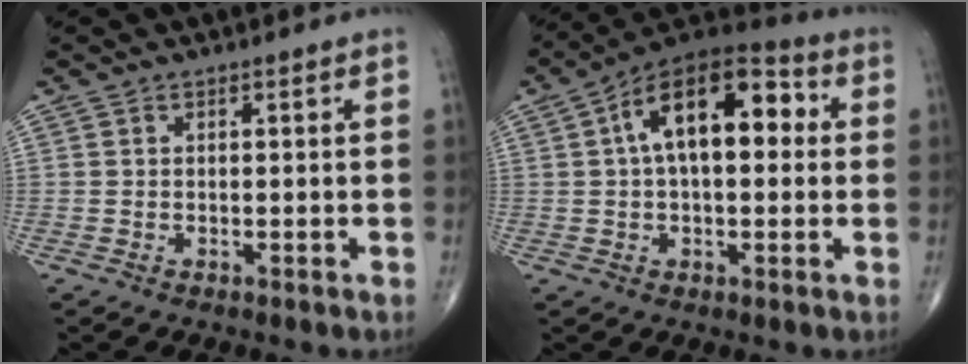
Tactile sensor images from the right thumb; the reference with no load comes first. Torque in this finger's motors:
{"motor_torque": [1.41, 3.59, 1.66, 0.45, 0.10]}